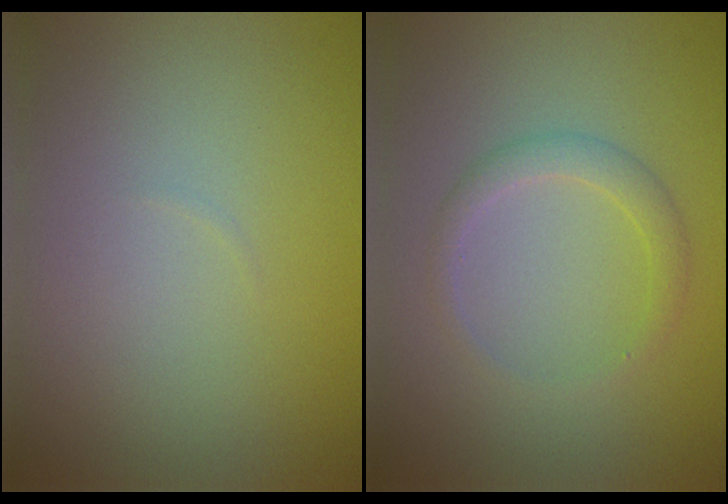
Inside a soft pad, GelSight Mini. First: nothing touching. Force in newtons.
{"total": 1.8, "press": 1.8, "slide": 0.0}